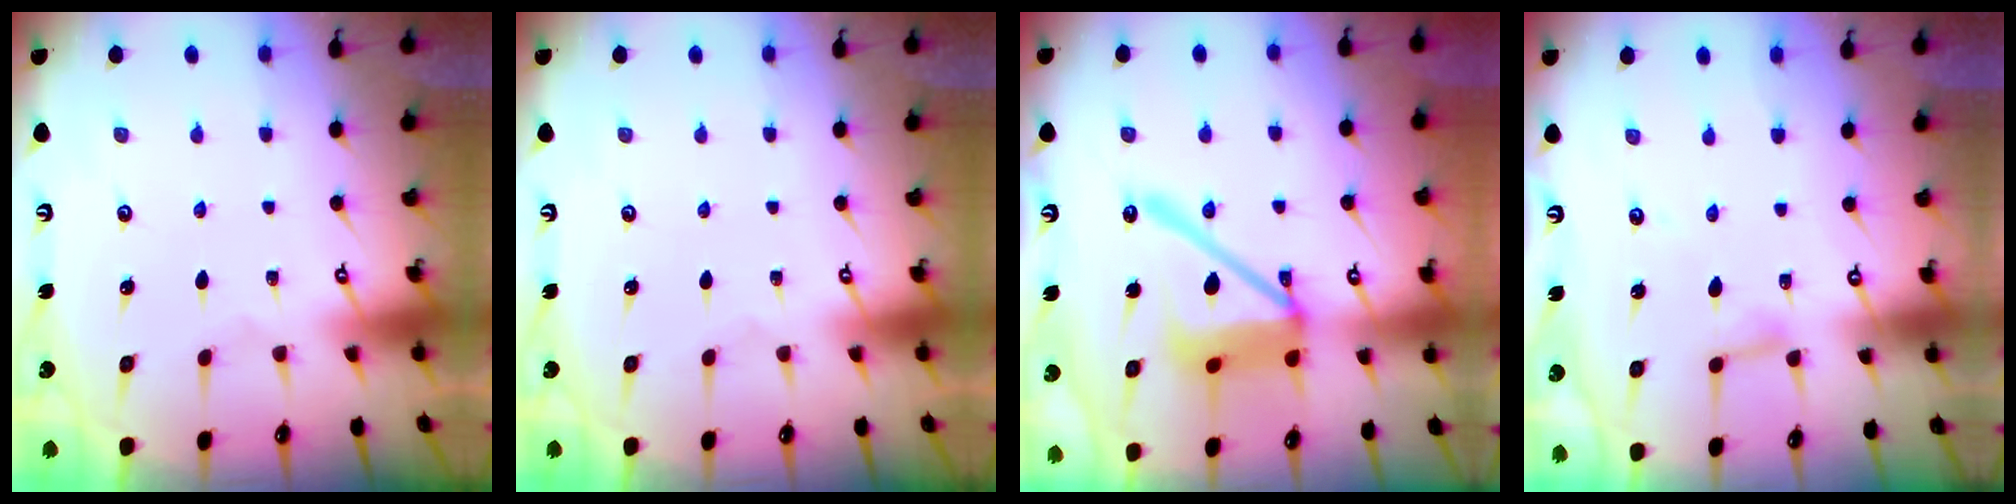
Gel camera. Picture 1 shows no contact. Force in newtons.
{"total": 0.0}
{"total": 17.1, "press": 17.0, "slide": 1.9}
{"total": 2.8, "press": 2.8, "slide": 0.2}